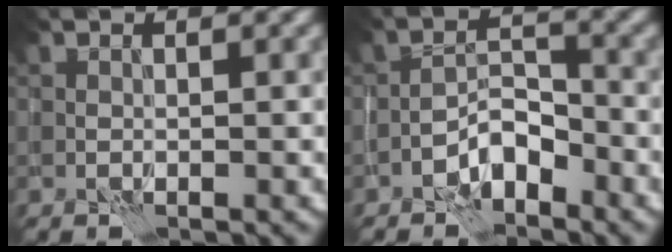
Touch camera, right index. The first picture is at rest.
{"total": 3.0, "force": [-2.2, 1.2, 1.7], "torque": [-0.024, 0.015, -0.045]}